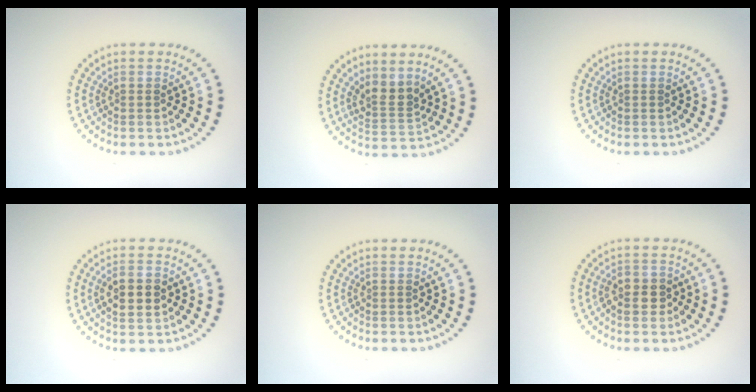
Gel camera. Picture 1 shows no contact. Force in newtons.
{"total": 2.5, "press": 1.9, "slide": 1.6}
{"total": 0.0}
{"total": 2.8, "press": 2.8, "slide": 0.3}
{"total": 0.0}
{"total": 2.1, "press": 2.0, "slide": 0.6}